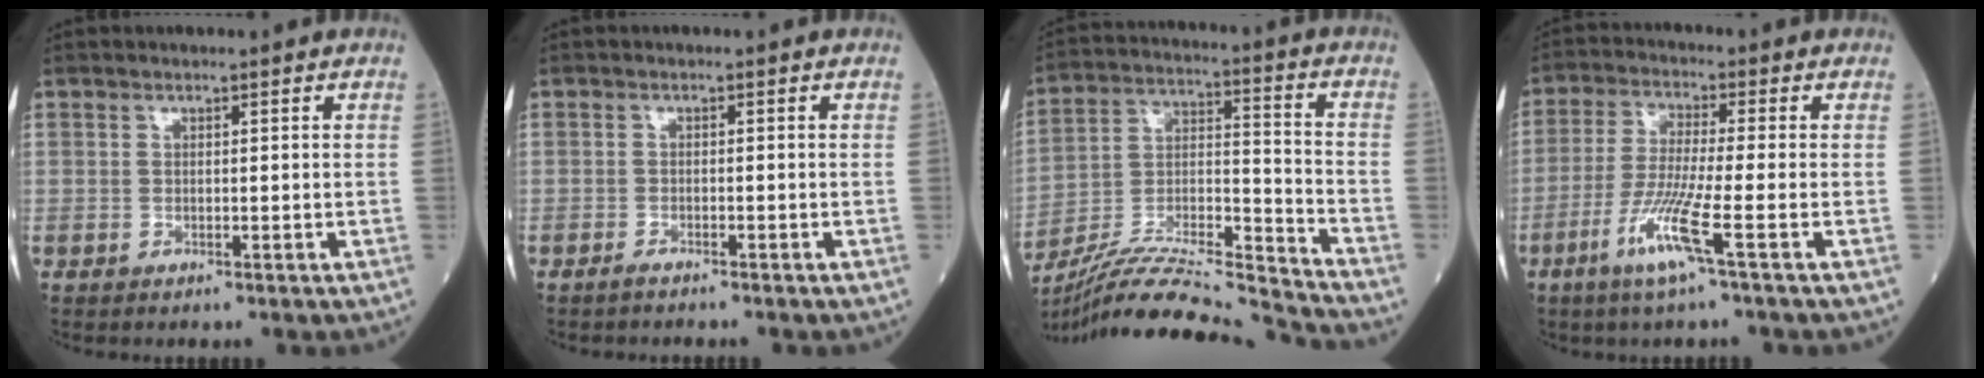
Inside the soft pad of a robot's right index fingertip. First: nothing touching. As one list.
[{"total": 0.8, "force": [-0.6, -0.1, 0.4], "torque": [-0.015, -0.001, -0.012]}, {"total": 20.5, "force": [-19.3, -1.5, 6.6], "torque": [-0.141, -0.006, -0.332]}, {"total": 8.2, "force": [-3.7, -0.9, 7.3], "torque": [-0.151, -0.021, -0.081]}]